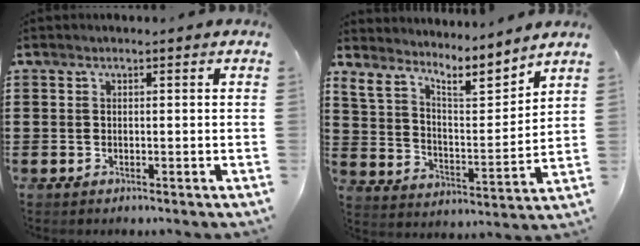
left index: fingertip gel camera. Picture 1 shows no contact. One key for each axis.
{"total": 6.5, "fx": 5.5, "fy": 1.6, "fz": 3.2, "tx": -0.078, "ty": -0.042, "tz": 0.089}